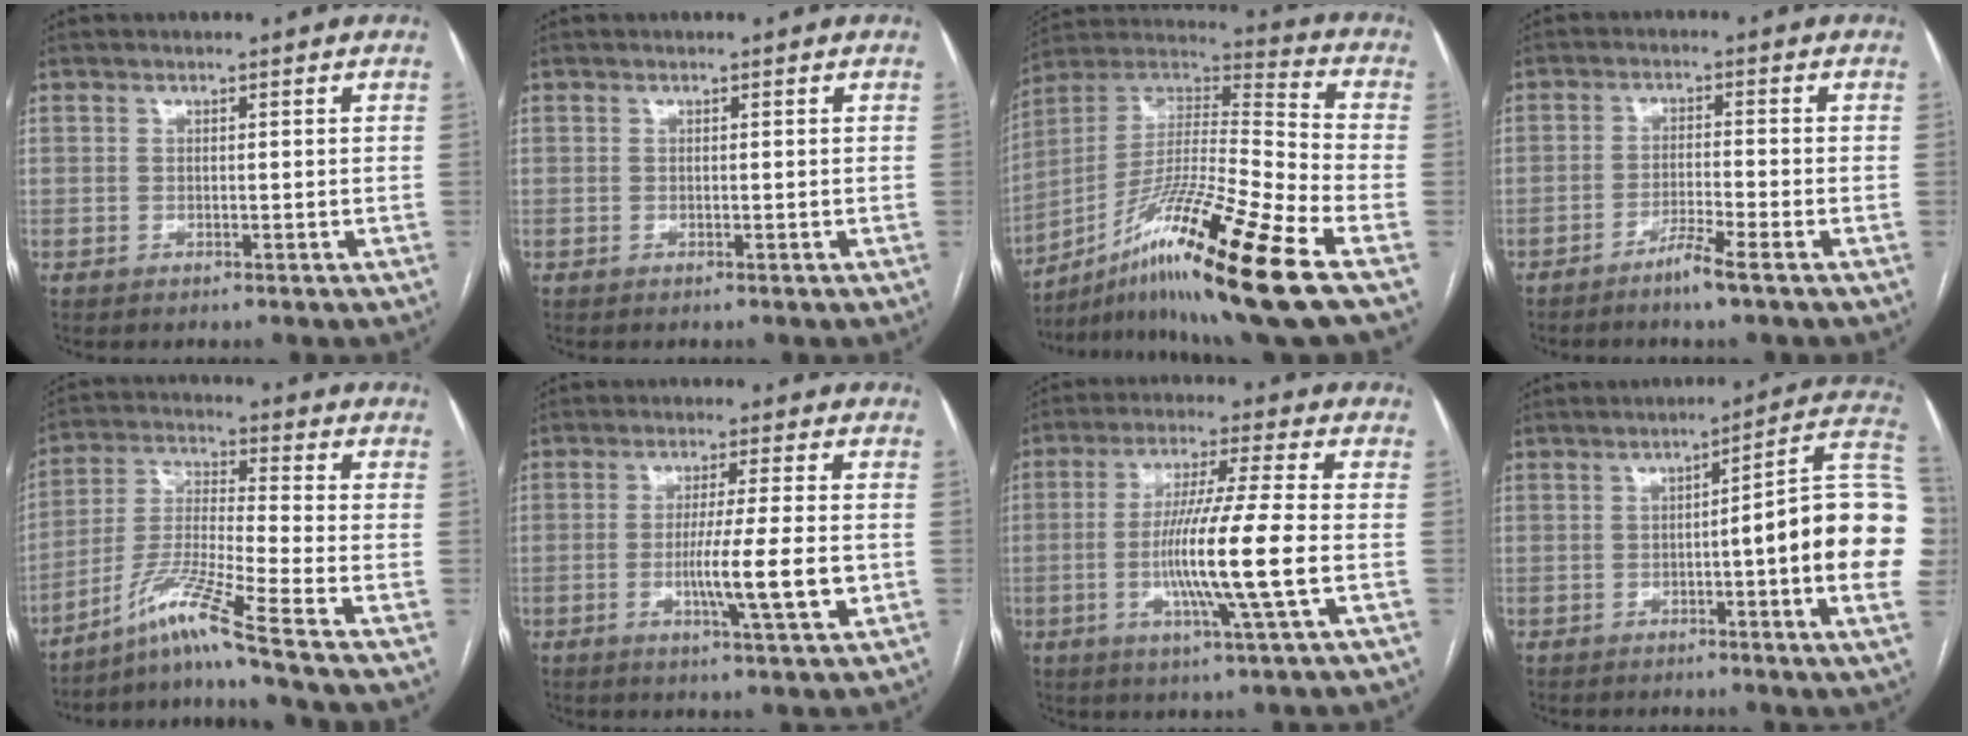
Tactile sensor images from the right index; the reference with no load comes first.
{"total": 0.0}
{"total": 23.2, "force": [-13.2, -0.8, 19.1], "torque": [-0.331, -0.020, -0.235]}
{"total": 3.8, "force": [-2.8, -0.6, 2.5], "torque": [-0.048, -0.006, -0.056]}
{"total": 10.9, "force": [-7.9, -3.0, 7.0], "torque": [-0.150, -0.016, -0.145]}
{"total": 8.8, "force": [-1.8, -0.5, 8.6], "torque": [-0.144, -0.019, -0.033]}
{"total": 12.7, "force": [-2.5, -1.1, 12.4], "torque": [-0.236, -0.013, -0.052]}
{"total": 17.7, "force": [-1.2, 0.8, 17.6], "torque": [-0.159, 0.026, -0.019]}